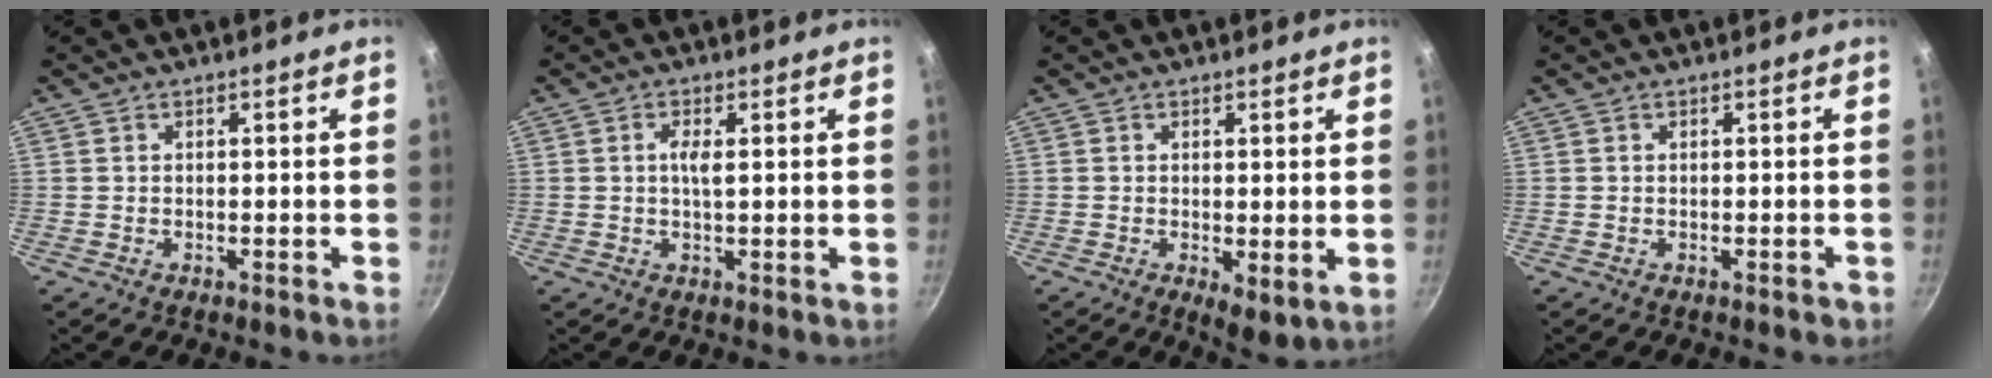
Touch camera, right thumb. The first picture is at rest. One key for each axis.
{"total": 2.7, "fx": 0.6, "fy": 0.7, "fz": 2.6, "tx": -0.049, "ty": -0.001, "tz": 0.008}
{"total": 4.8, "fx": 0.0, "fy": 2.3, "fz": 4.3, "tx": -0.056, "ty": -0.017, "tz": 0.005}
{"total": 1.0, "fx": -0.4, "fy": 0.6, "fz": 0.7, "tx": -0.006, "ty": 0.004, "tz": -0.004}